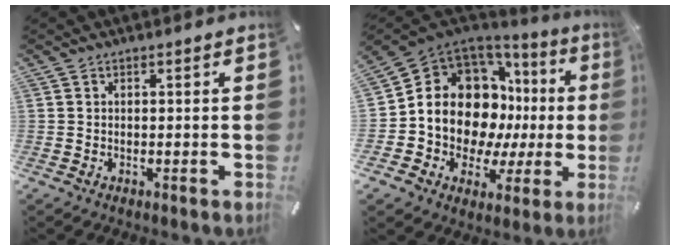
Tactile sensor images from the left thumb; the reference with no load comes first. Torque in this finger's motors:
{"motor_torque": [0.59, 2.50, 1.71, 0.99, 0.27]}